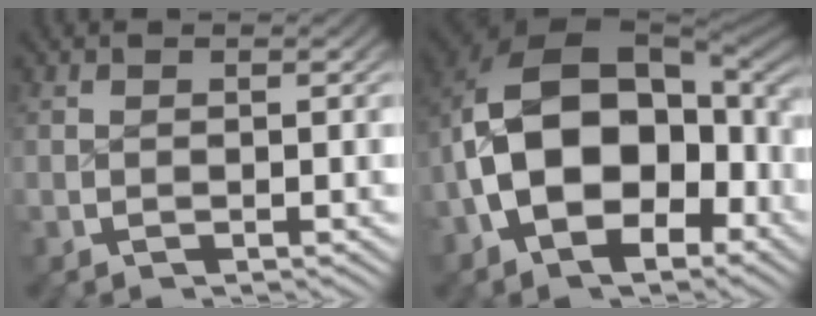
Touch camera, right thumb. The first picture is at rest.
{"total": 16.8, "force": [-3.1, 12.2, 11.2], "torque": [-0.234, -0.049, -0.041]}